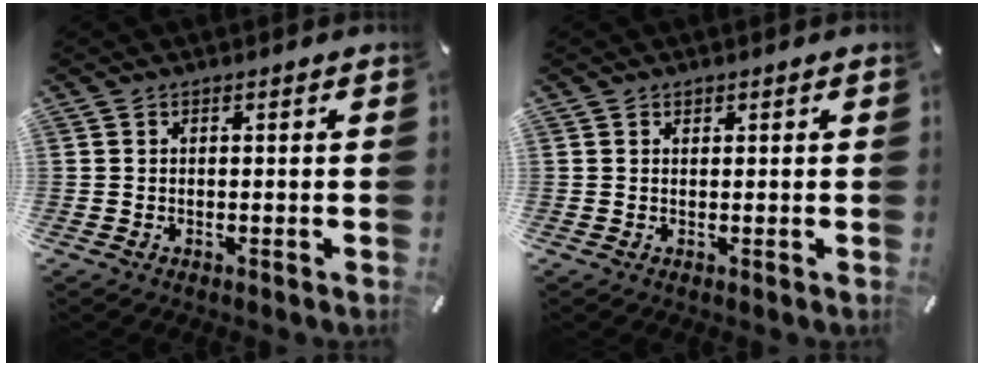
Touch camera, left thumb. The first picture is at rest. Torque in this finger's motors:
{"motor_torque": [-0.15, -0.08, 0.04, -0.20, -0.04]}